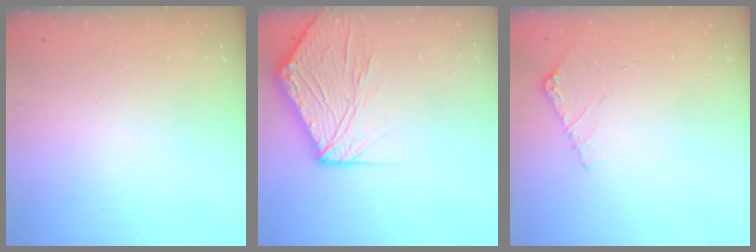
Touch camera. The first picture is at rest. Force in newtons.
{"total": 13.2, "press": 13.1, "slide": 1.6}
{"total": 4.0, "press": 4.0, "slide": 0.6}